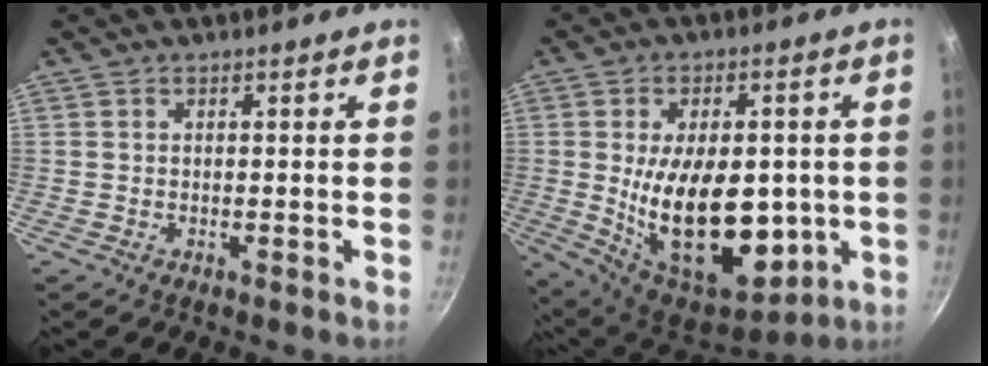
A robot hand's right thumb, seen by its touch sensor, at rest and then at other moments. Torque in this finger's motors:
{"motor_torque": [-0.38, 1.69, 1.14, -0.23, 0.19]}